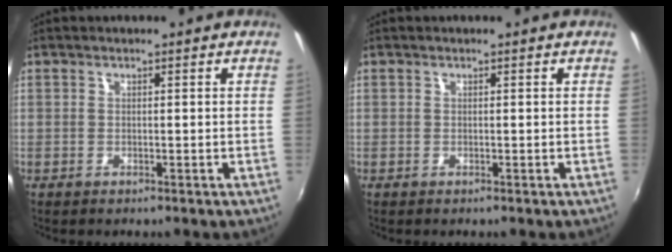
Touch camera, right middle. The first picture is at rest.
{"total": 0.0}